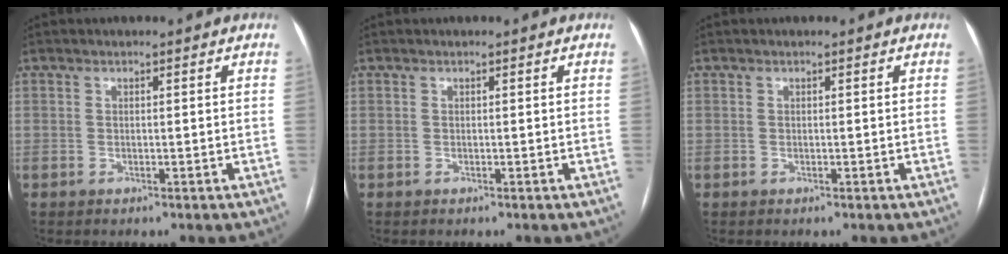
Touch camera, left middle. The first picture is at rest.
{"total": 0.0}
{"total": 0.0}